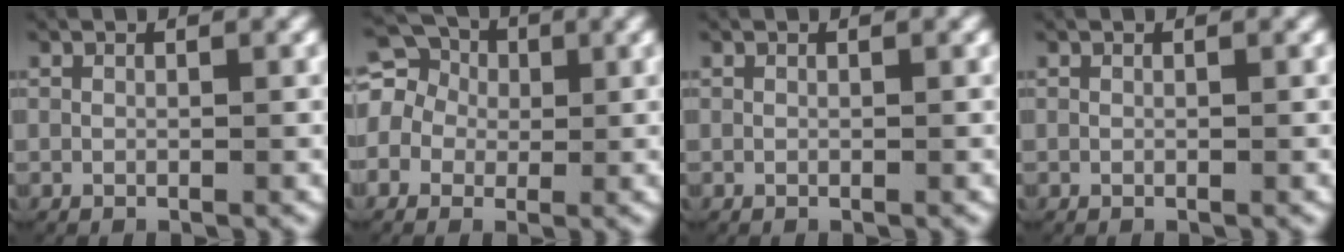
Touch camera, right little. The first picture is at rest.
{"total": 8.7, "force": [1.1, 8.0, 3.4], "torque": [-0.086, -0.005, 0.005]}
{"total": 0.0}
{"total": 0.0}